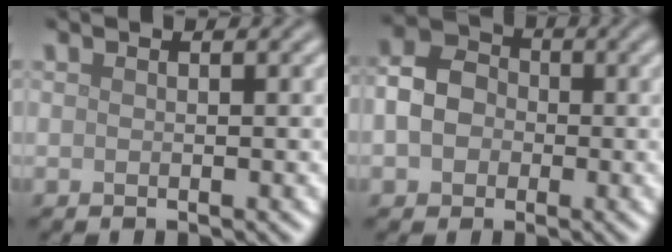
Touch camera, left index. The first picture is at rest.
{"total": 4.5, "force": [-0.7, 3.7, 2.4], "torque": [-0.041, 0.004, -0.020]}